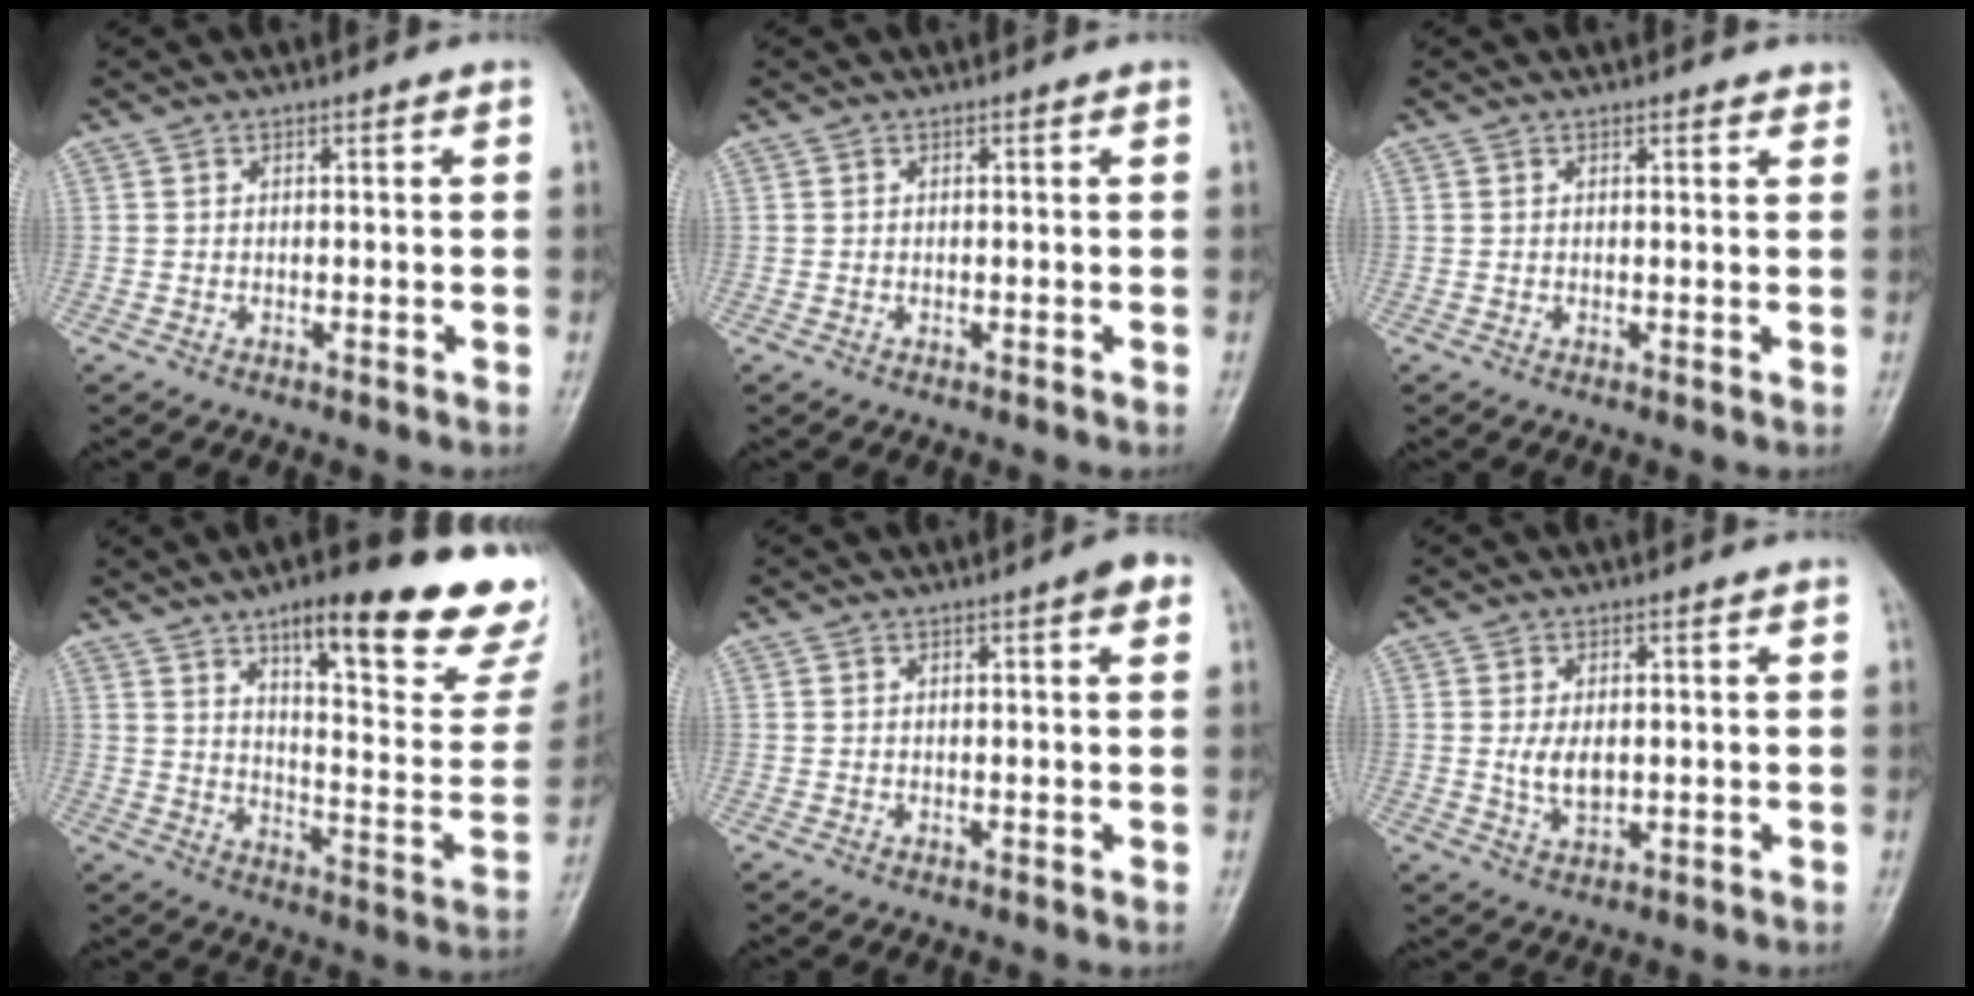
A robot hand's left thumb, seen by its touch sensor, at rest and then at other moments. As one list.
[{"total": 0.0}, {"total": 1.3, "force": [1.1, 0.5, 0.5], "torque": [0.002, -0.003, 0.012]}, {"total": 26.5, "force": [17.1, 6.9, 19.0], "torque": [-0.216, -0.076, 0.238]}, {"total": 2.7, "force": [1.2, 0.7, 2.2], "torque": [-0.022, 0.002, 0.012]}, {"total": 3.9, "force": [0.3, 2.3, 3.1], "torque": [-0.052, -0.008, 0.011]}]